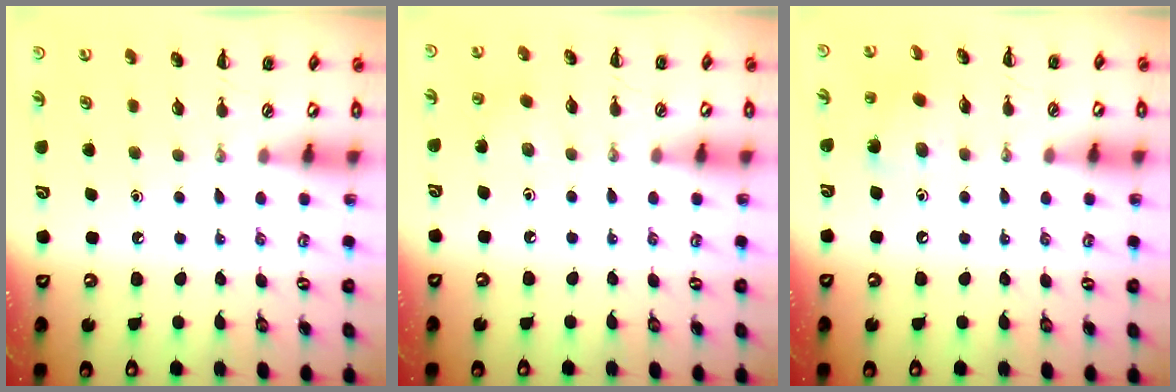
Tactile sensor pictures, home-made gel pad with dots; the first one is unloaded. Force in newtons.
{"total": 2.0, "press": 1.8, "slide": 0.7}
{"total": 9.0, "press": 8.8, "slide": 2.1}